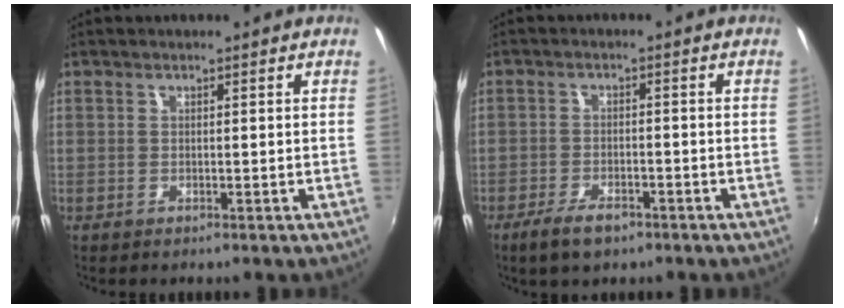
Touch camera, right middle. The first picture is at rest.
{"total": 5.7, "force": [-4.0, 2.2, 3.4], "torque": [-0.089, -0.011, -0.069]}